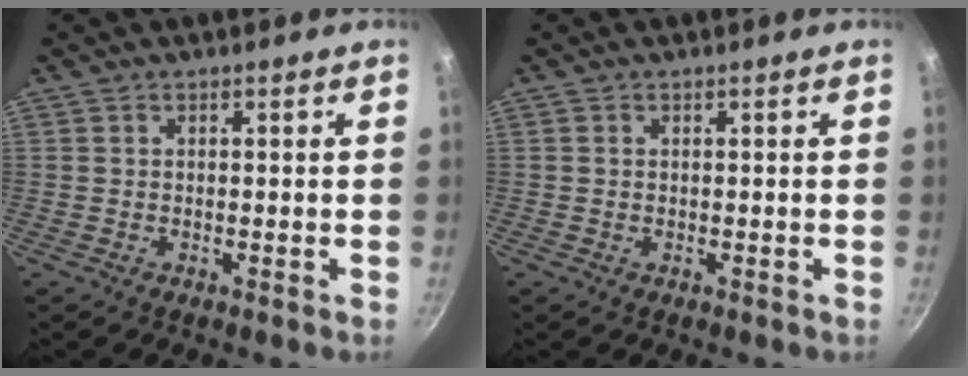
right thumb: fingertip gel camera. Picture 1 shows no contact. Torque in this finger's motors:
{"motor_torque": [-0.15, -0.13, -0.06, 0.05, 0.00]}